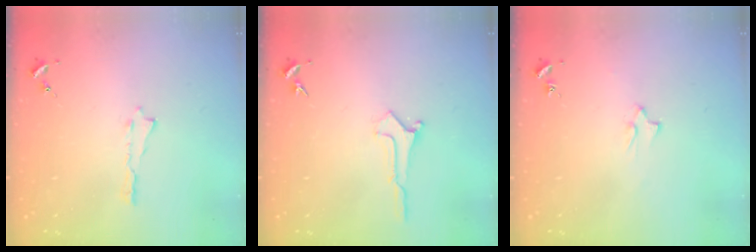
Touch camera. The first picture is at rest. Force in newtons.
{"total": 0.5, "press": 0.5, "slide": 0.1}
{"total": 2.3, "press": 2.3, "slide": 0.2}